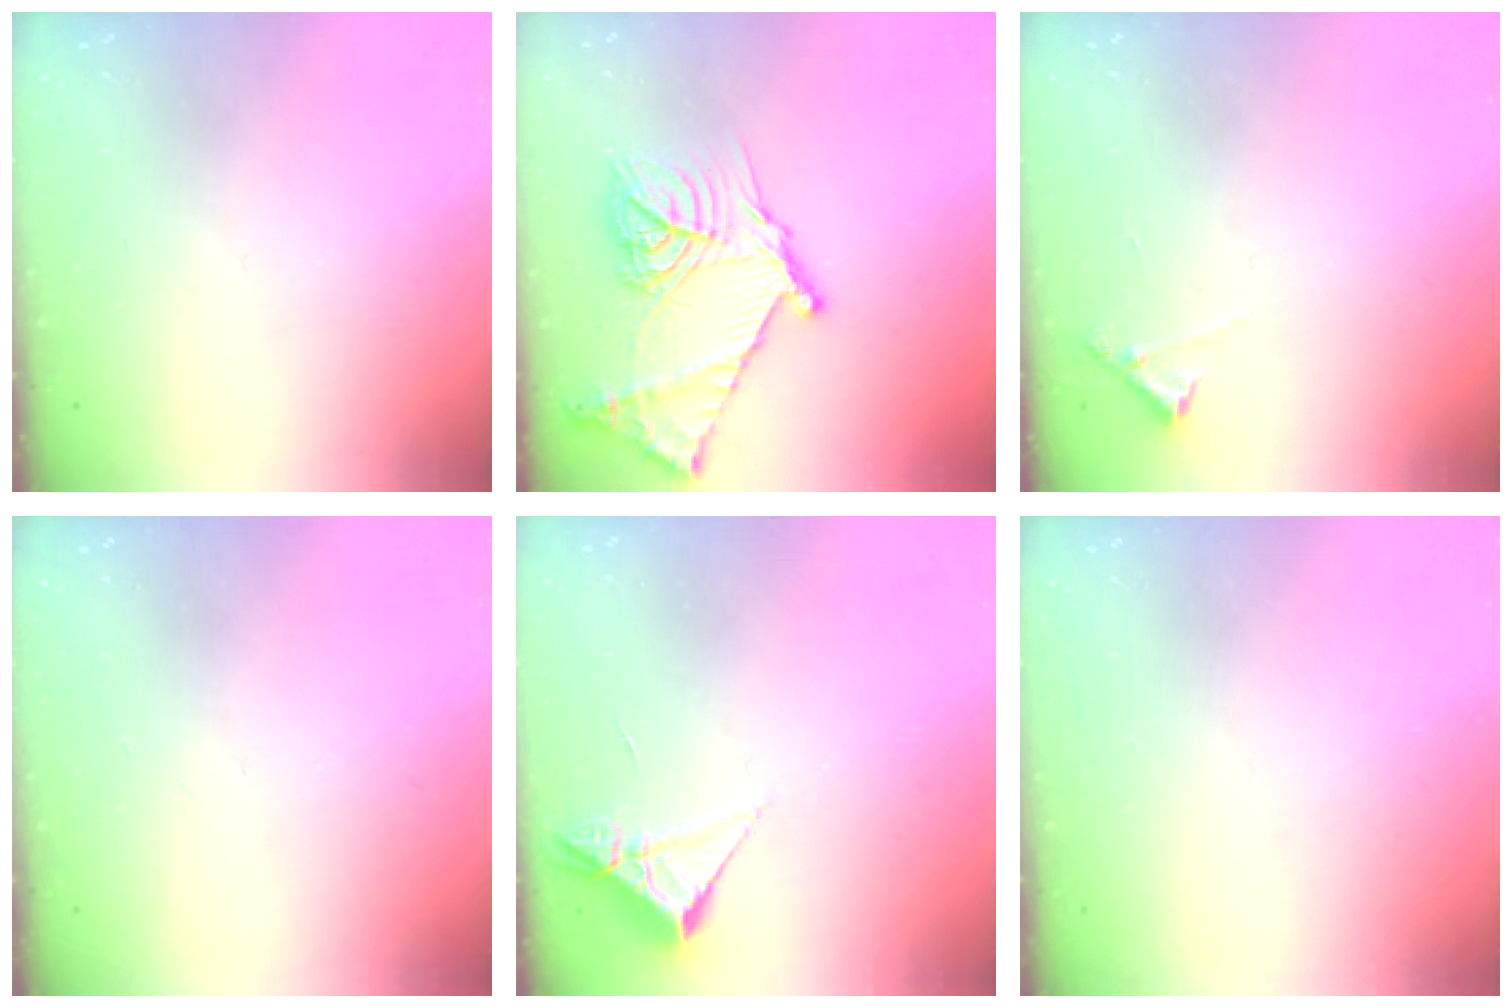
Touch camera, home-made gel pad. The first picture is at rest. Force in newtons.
{"total": 20.3, "press": 20.3, "slide": 1.7}
{"total": 5.7, "press": 5.7, "slide": 0.3}
{"total": 0.0}
{"total": 5.2, "press": 5.2, "slide": 0.3}
{"total": 0.0}